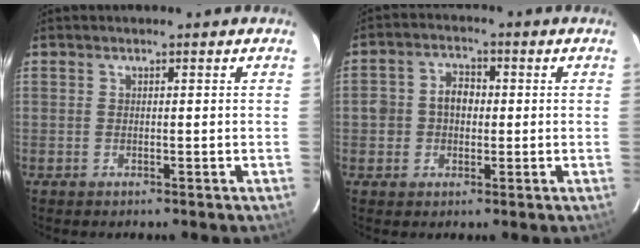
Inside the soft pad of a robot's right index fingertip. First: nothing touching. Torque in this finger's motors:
{"motor_torque": [0.14, -0.06, 0.11, 0.05]}